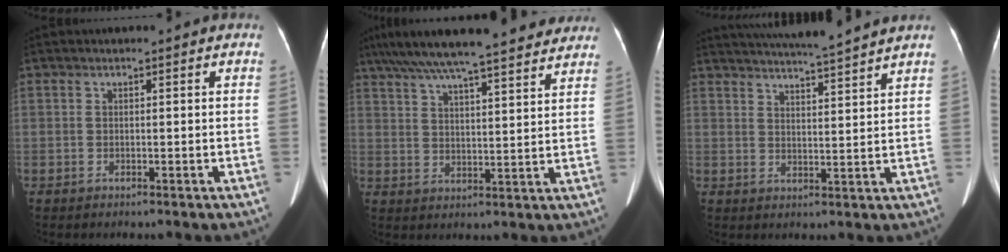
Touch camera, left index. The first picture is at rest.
{"total": 23.4, "force": [19.9, 3.3, 11.8], "torque": [-0.198, 0.043, 0.274]}
{"total": 11.9, "force": [11.0, -1.1, 4.4], "torque": [-0.078, 0.002, 0.153]}